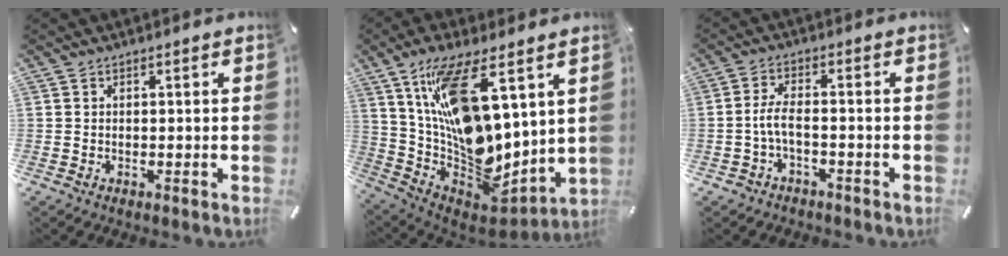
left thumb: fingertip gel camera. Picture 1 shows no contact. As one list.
[{"total": 17.3, "force": [6.1, 7.8, 14.2], "torque": [-0.248, -0.068, 0.106]}, {"total": 4.6, "force": [-1.7, 2.1, 3.7], "torque": [-0.086, 0.006, -0.037]}]